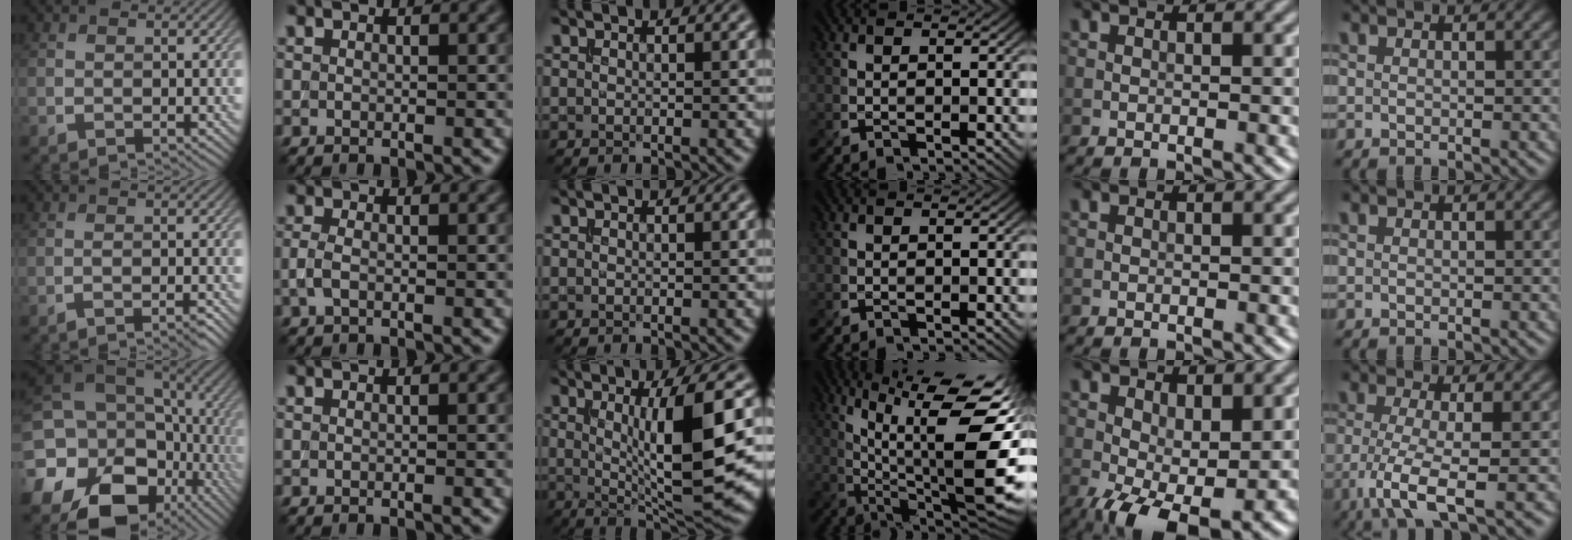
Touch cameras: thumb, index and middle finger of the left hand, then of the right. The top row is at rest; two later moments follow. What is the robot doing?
{"motion": "insert", "object": "backpack"}